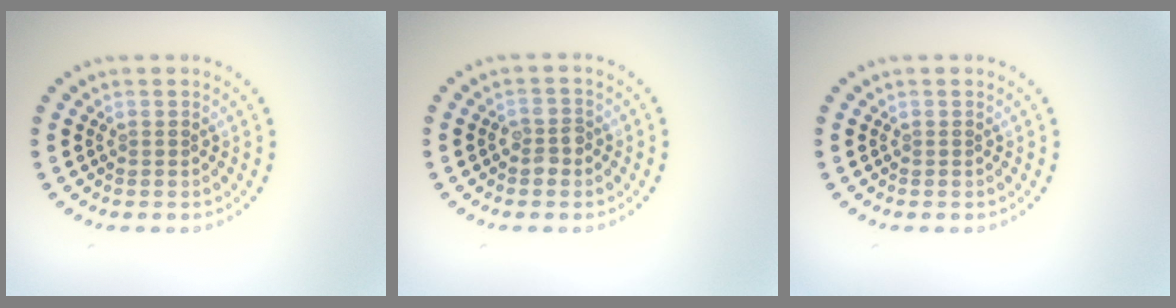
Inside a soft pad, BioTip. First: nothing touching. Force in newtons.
{"total": 1.7, "press": 1.7, "slide": 0.3}
{"total": 0.0}